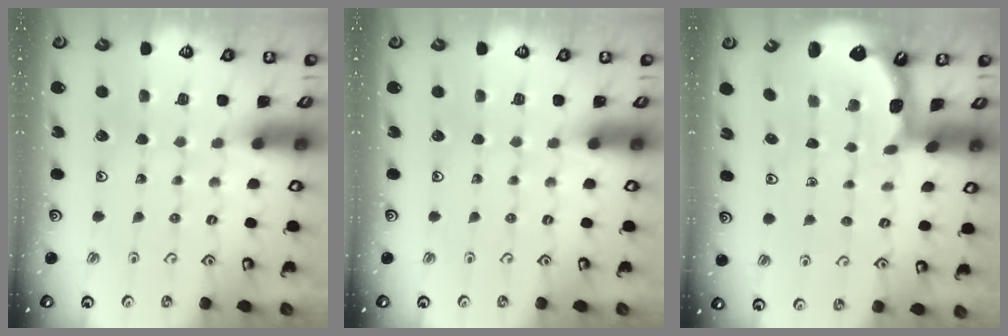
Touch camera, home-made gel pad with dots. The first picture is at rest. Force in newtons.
{"total": 0.0}
{"total": 1.2, "press": 1.2, "slide": 0.1}